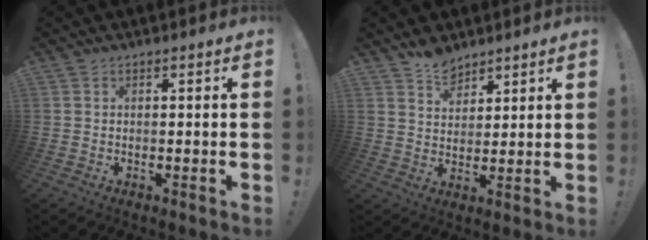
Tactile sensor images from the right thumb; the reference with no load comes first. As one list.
[{"total": 6.6, "force": [5.6, 3.1, 1.5], "torque": [-0.019, -0.037, 0.106]}]